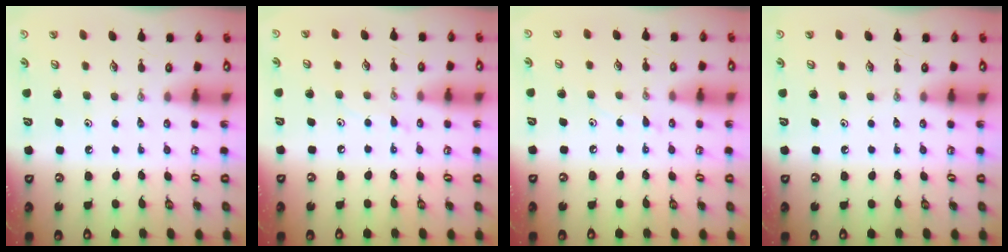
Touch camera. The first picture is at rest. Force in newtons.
{"total": 6.3, "press": 6.2, "slide": 0.7}
{"total": 6.3, "press": 6.2, "slide": 0.7}
{"total": 0.0}